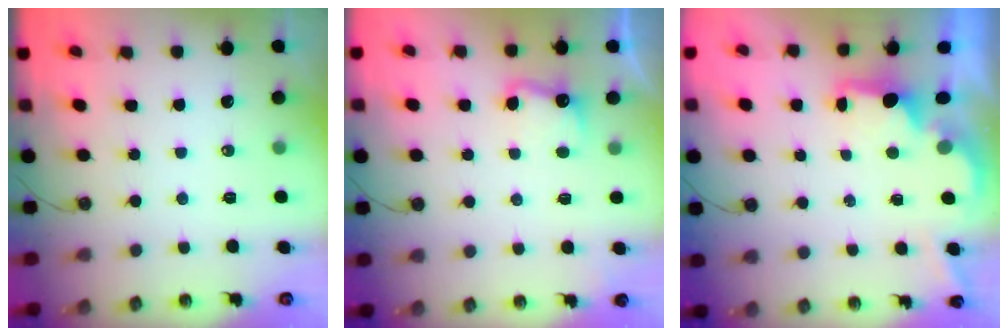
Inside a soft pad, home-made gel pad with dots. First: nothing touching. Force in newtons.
{"total": 3.7, "press": 3.6, "slide": 0.9}
{"total": 2.2, "press": 2.1, "slide": 0.8}